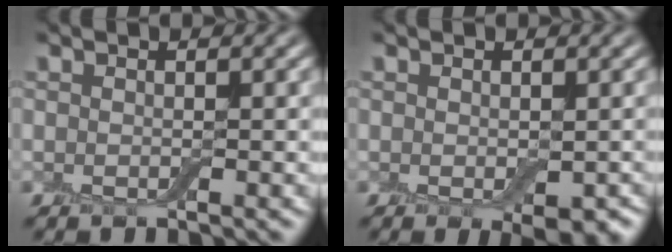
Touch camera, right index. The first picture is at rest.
{"total": 2.6, "force": [-0.8, 1.1, 2.2], "torque": [-0.026, -0.011, -0.005]}